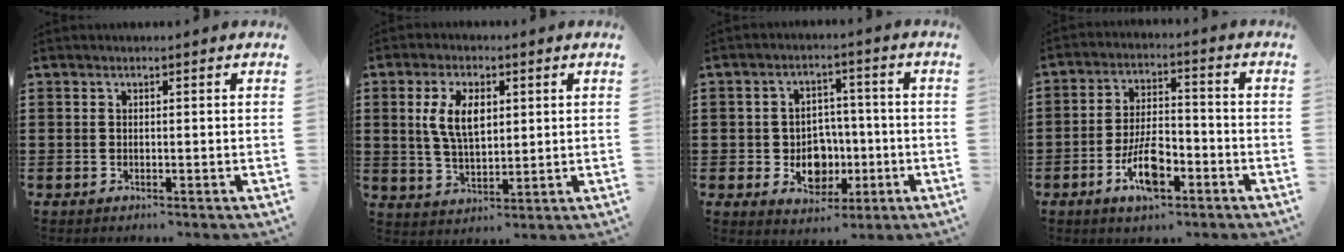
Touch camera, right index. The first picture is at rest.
{"total": 7.0, "force": [1.6, 3.6, 5.8], "torque": [-0.128, 0.009, 0.024]}
{"total": 6.7, "force": [-1.0, 5.9, 3.0], "torque": [-0.043, 0.005, -0.015]}
{"total": 8.3, "force": [-3.9, 3.3, 6.5], "torque": [-0.135, 0.000, -0.072]}